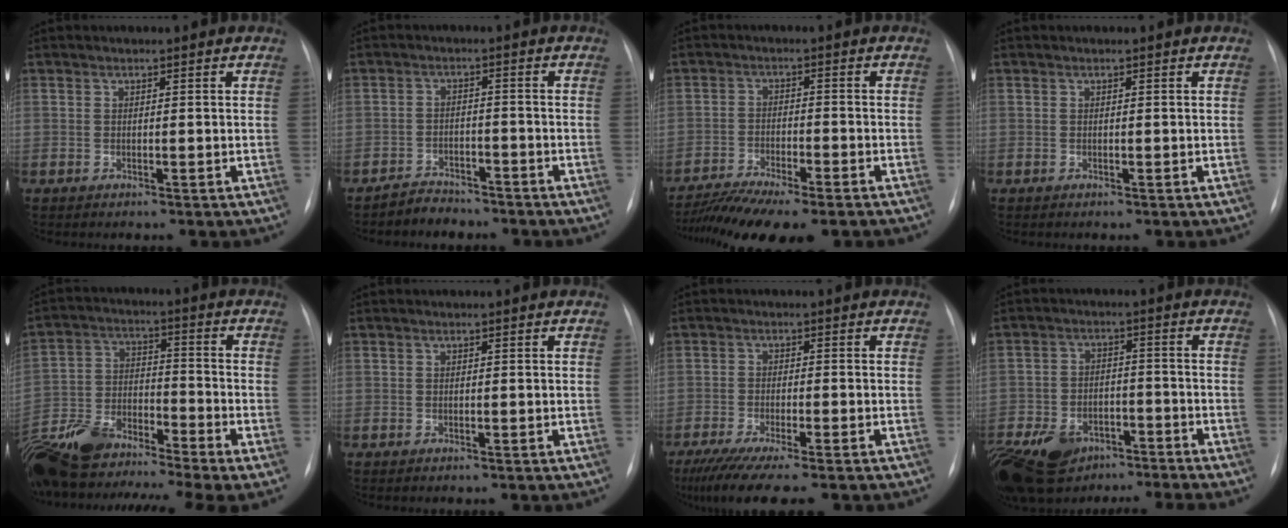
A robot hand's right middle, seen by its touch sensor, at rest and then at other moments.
{"total": 3.7, "force": [-3.4, 1.6, 0.0], "torque": [-0.007, 0.001, -0.054]}
{"total": 12.1, "force": [-10.0, 1.6, 6.6], "torque": [-0.108, -0.015, -0.154]}
{"total": 0.0}
{"total": 17.5, "force": [-13.3, 3.7, 10.9], "torque": [-0.236, 0.003, -0.240]}
{"total": 0.0}
{"total": 10.4, "force": [-8.1, 0.7, 6.5], "torque": [-0.094, -0.024, -0.126]}
{"total": 12.1, "force": [-9.4, 5.4, 5.3], "torque": [-0.104, -0.002, -0.164]}